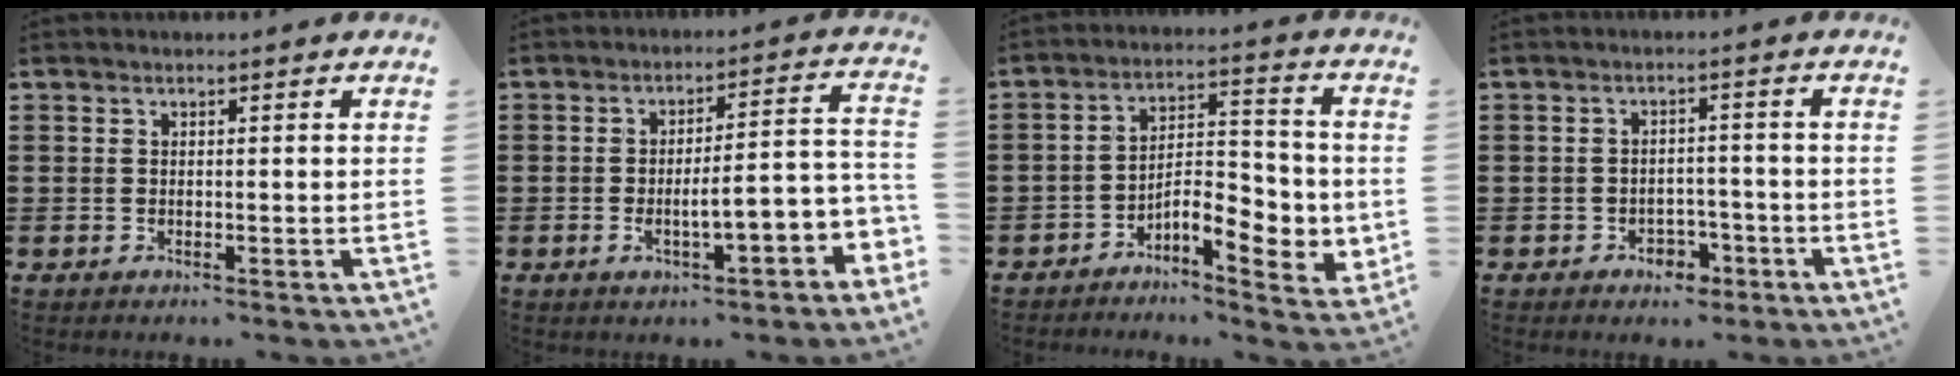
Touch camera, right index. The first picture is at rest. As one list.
[{"total": 6.0, "force": [-2.3, 1.4, 5.3], "torque": [-0.080, -0.015, -0.049]}, {"total": 7.5, "force": [-3.0, 3.1, 6.1], "torque": [-0.098, -0.004, -0.055]}, {"total": 2.8, "force": [-1.9, 1.7, 1.0], "torque": [-0.022, 0.002, -0.040]}]